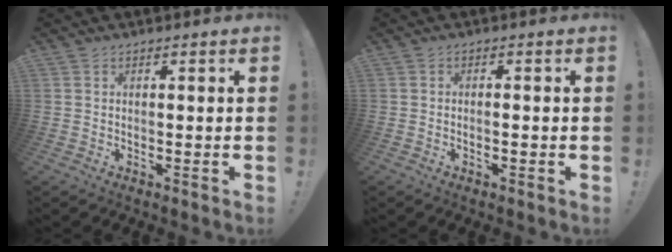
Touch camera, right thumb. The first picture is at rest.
{"total": 1.2, "force": [-0.7, 0.3, 1.0], "torque": [-0.017, 0.000, -0.012]}